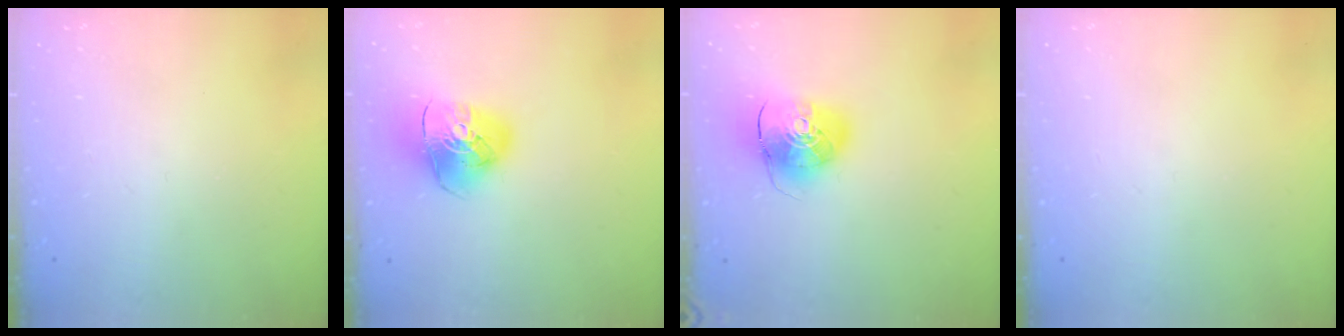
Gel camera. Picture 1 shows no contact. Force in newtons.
{"total": 12.7, "press": 12.6, "slide": 1.7}
{"total": 10.9, "press": 10.7, "slide": 1.6}
{"total": 0.0}